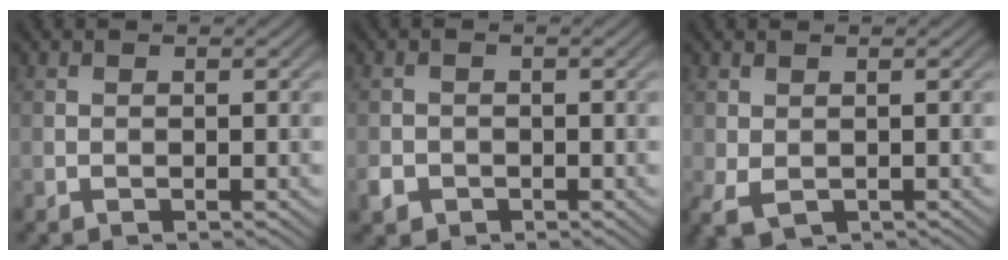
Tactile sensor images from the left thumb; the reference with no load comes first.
{"total": 2.1, "force": [-0.9, 1.8, 0.7], "torque": [-0.014, -0.005, -0.021]}
{"total": 2.8, "force": [-0.4, 2.0, 2.0], "torque": [-0.058, -0.006, -0.008]}